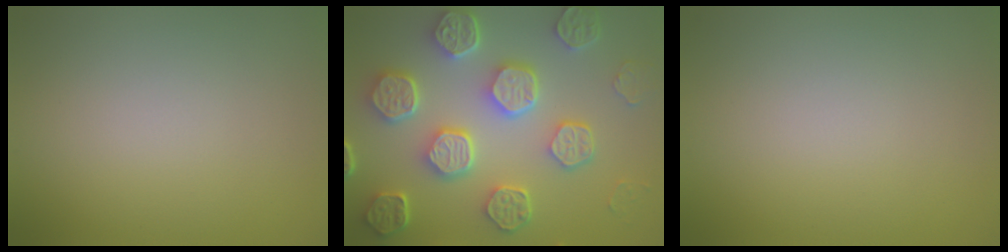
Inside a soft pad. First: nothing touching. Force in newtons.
{"total": 8.4, "press": 6.5, "slide": 5.3}
{"total": 0.0}